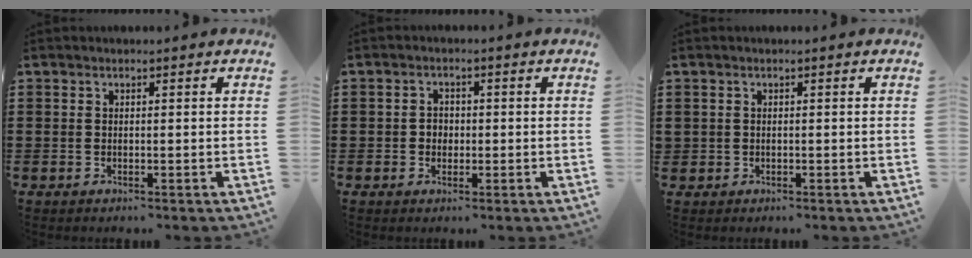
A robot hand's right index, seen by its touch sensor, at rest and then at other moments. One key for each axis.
{"total": 1.8, "fx": -0.3, "fy": 1.7, "fz": 0.7, "tx": -0.020, "ty": 0.007, "tz": -0.008}
{"total": 0.5, "fx": 0.1, "fy": 0.5, "fz": 0.0, "tx": -0.003, "ty": 0.002, "tz": 0.002}